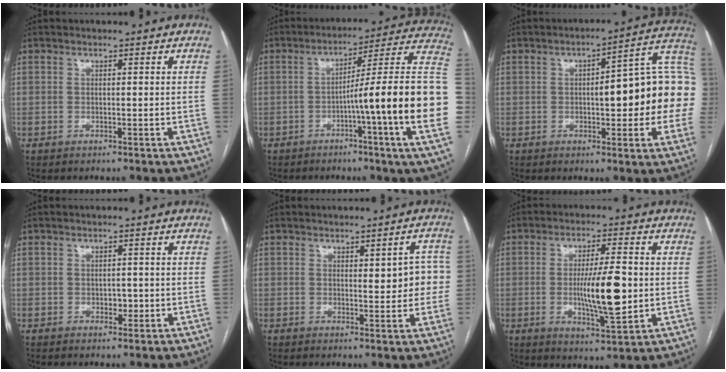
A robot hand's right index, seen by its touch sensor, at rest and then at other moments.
{"total": 20.9, "force": [-3.7, -2.0, 20.5], "torque": [-0.212, 0.021, -0.068]}
{"total": 18.8, "force": [-0.1, 4.1, 18.3], "torque": [-0.190, 0.040, 0.003]}
{"total": 1.6, "force": [-0.3, 1.2, 1.1], "torque": [-0.012, 0.002, -0.001]}
{"total": 5.8, "force": [0.7, 2.2, 5.3], "torque": [-0.047, 0.011, 0.010]}
{"total": 10.6, "force": [-0.8, 1.8, 10.5], "torque": [-0.178, -0.011, -0.011]}